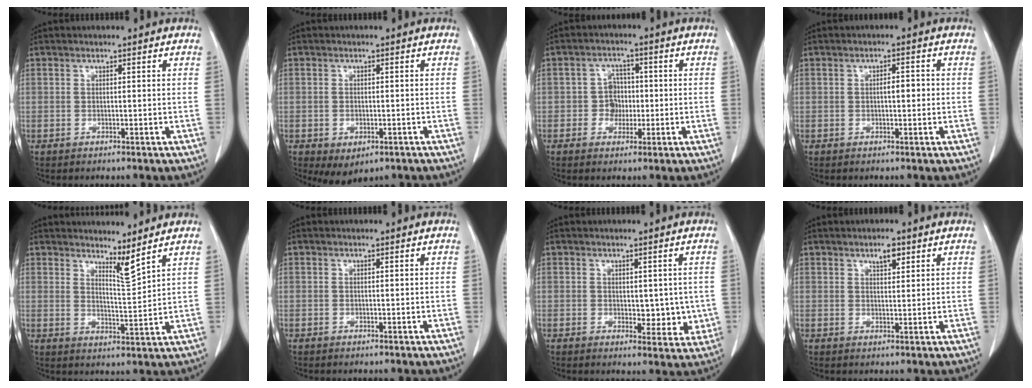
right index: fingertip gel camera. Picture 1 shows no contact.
{"total": 4.1, "force": [-2.2, 2.4, 2.5], "torque": [-0.036, -0.006, -0.022]}
{"total": 3.9, "force": [-0.6, 3.6, 1.4], "torque": [-0.018, 0.012, -0.008]}
{"total": 2.1, "force": [-0.1, 0.7, 1.9], "torque": [-0.033, 0.004, -0.002]}
{"total": 3.8, "force": [3.4, -0.5, 1.7], "torque": [-0.034, -0.023, 0.064]}
{"total": 0.0}
{"total": 4.6, "force": [0.1, 2.9, 3.6], "torque": [-0.028, -0.008, 0.006]}
{"total": 2.4, "force": [1.5, 0.8, 1.7], "torque": [-0.031, -0.001, 0.026]}